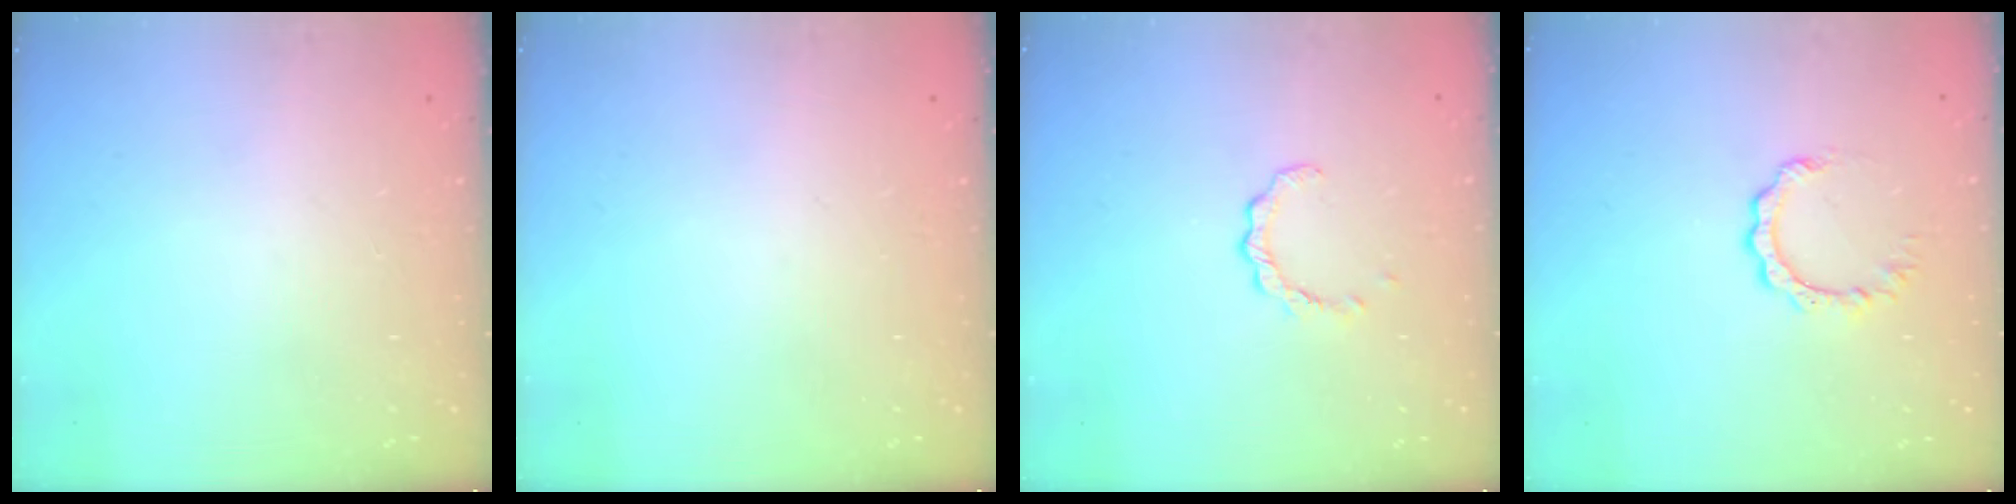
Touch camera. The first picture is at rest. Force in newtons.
{"total": 0.0}
{"total": 2.9, "press": 2.9, "slide": 0.3}
{"total": 4.9, "press": 4.9, "slide": 0.1}